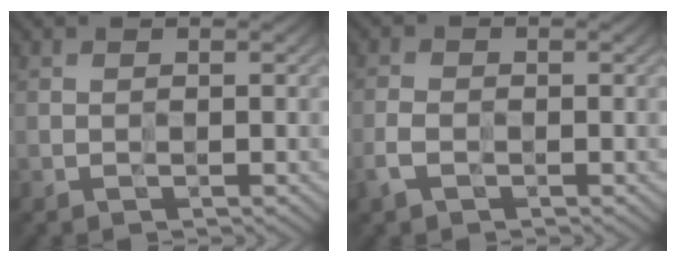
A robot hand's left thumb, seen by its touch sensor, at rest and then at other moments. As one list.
[{"total": 3.7, "force": [-2.1, 2.2, 2.1], "torque": [-0.043, -0.009, -0.046]}]